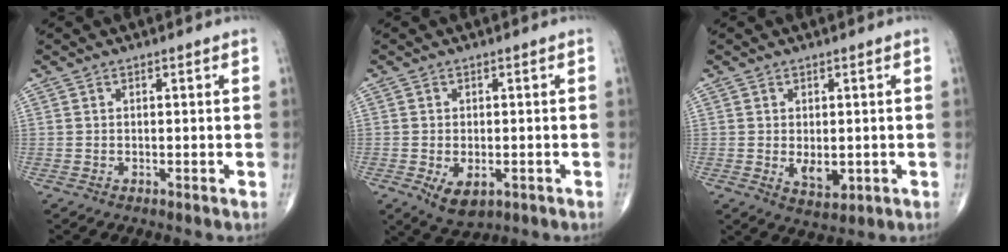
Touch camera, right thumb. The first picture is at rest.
{"total": 5.7, "force": [-1.9, 3.4, 4.2], "torque": [-0.064, -0.003, -0.020]}
{"total": 4.4, "force": [-0.5, 2.7, 3.5], "torque": [-0.045, -0.010, 0.003]}